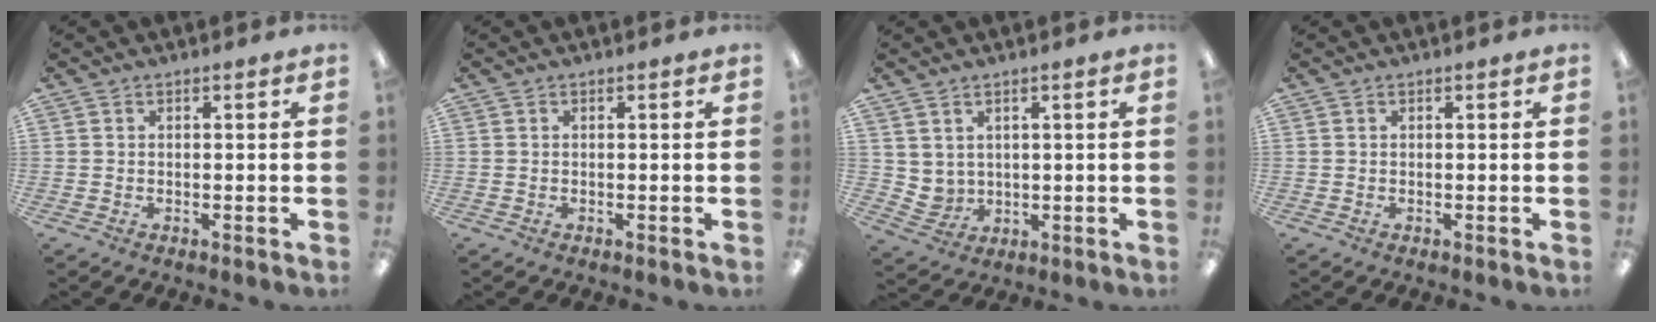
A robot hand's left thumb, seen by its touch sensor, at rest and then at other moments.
{"total": 0.0}
{"total": 4.0, "force": [3.1, 2.5, 0.3], "torque": [-0.018, -0.015, 0.060]}
{"total": 0.0}